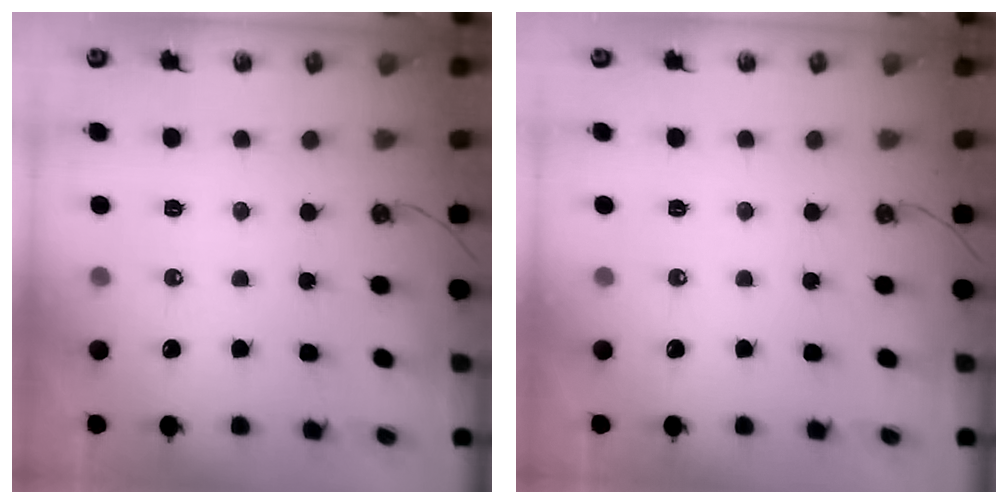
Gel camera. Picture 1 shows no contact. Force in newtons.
{"total": 0.0}